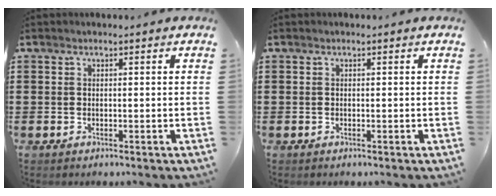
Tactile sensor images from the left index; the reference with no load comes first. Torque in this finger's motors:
{"motor_torque": [-0.03, 0.01, 0.00, 0.00]}